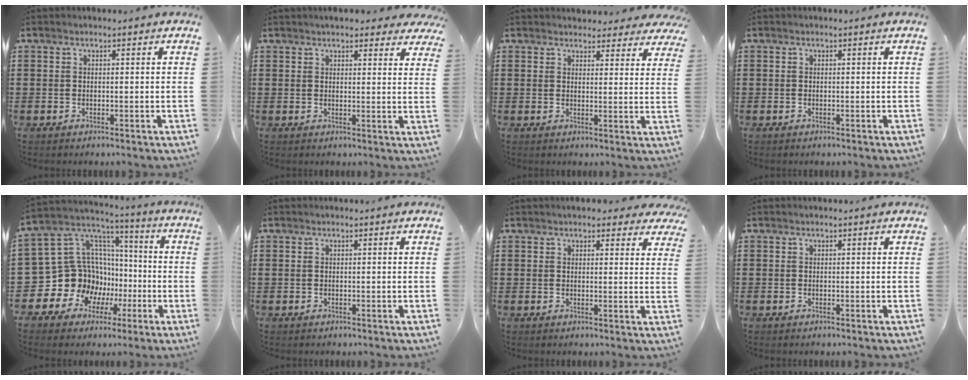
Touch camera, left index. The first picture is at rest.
{"total": 3.3, "force": [3.0, 0.6, 1.0], "torque": [-0.021, -0.007, 0.054]}
{"total": 3.6, "force": [3.4, 1.0, 0.7], "torque": [-0.009, -0.013, 0.059]}
{"total": 0.0}
{"total": 14.1, "force": [-2.6, 13.3, 4.0], "torque": [-0.124, -0.029, -0.014]}
{"total": 0.0}
{"total": 2.9, "force": [2.6, 0.9, 0.9], "torque": [-0.012, -0.008, 0.044]}
{"total": 0.0}